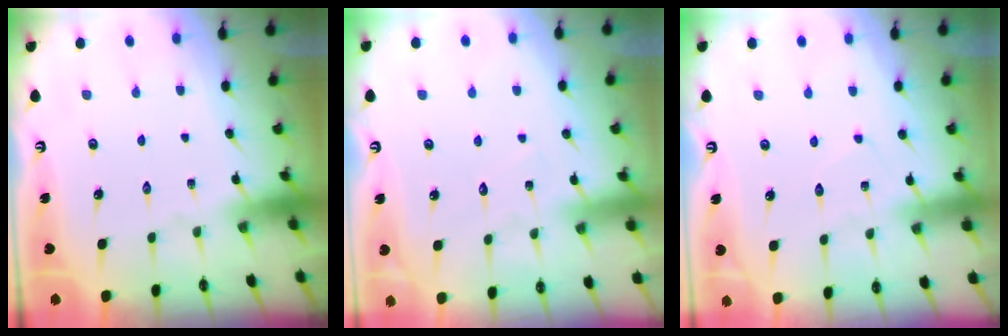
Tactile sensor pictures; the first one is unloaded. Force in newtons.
{"total": 3.5, "press": 3.5, "slide": 0.4}
{"total": 4.2, "press": 4.2, "slide": 0.5}